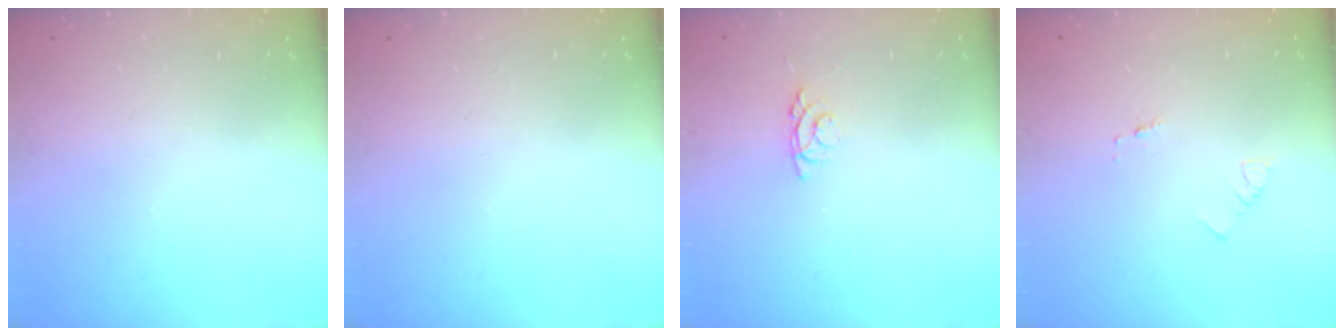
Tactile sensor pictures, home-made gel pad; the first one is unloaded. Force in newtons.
{"total": 0.0}
{"total": 3.9, "press": 3.8, "slide": 0.5}
{"total": 1.4, "press": 1.3, "slide": 0.1}